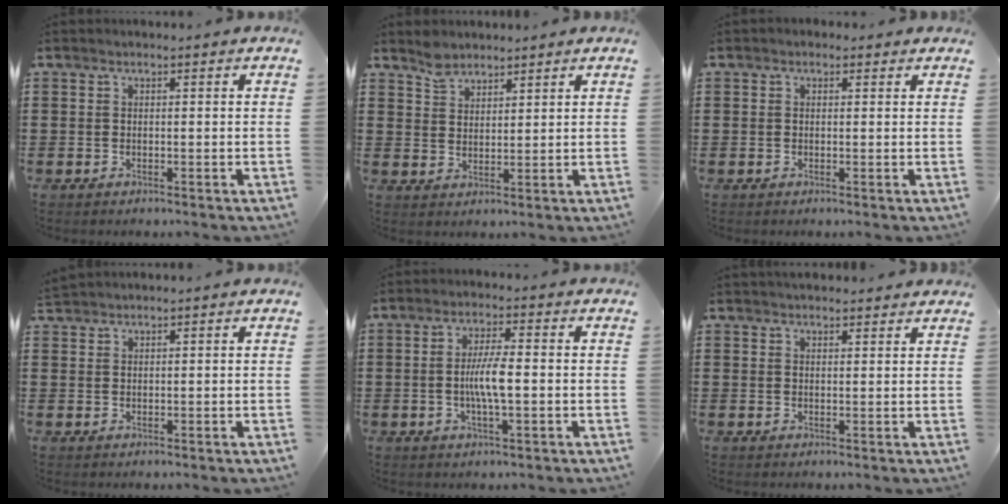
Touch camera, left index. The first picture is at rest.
{"total": 3.1, "force": [2.7, 1.5, 0.5], "torque": [-0.018, 0.005, 0.054]}
{"total": 0.7, "force": [0.1, 0.6, 0.4], "torque": [-0.009, 0.005, 0.000]}
{"total": 1.2, "force": [1.2, 0.0, 0.2], "torque": [-0.006, 0.000, 0.023]}
{"total": 5.5, "force": [-0.6, 1.0, 5.3], "torque": [-0.110, -0.001, -0.019]}
{"total": 1.9, "force": [1.8, 0.4, 0.2], "torque": [-0.007, 0.002, 0.035]}